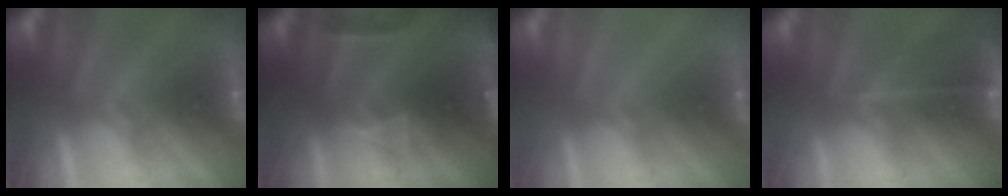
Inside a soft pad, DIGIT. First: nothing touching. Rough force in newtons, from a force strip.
{"total": 7.5}
{"total": 3.3}
{"total": 7.7}